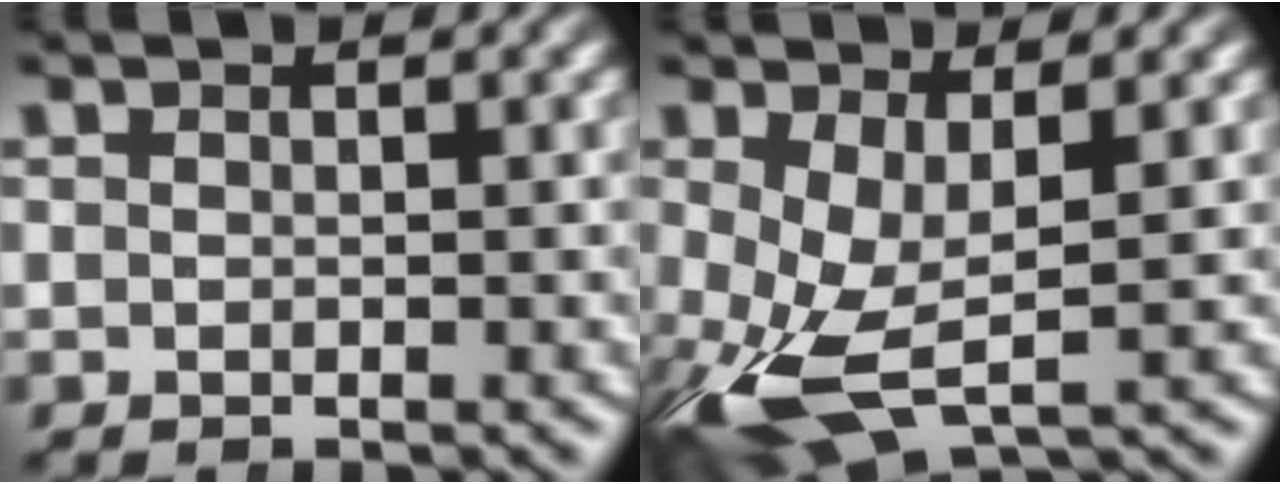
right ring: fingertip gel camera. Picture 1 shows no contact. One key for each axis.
{"total": 6.0, "fx": -2.7, "fy": 2.9, "fz": 4.5, "tx": -0.130, "ty": -0.054, "tz": -0.015}